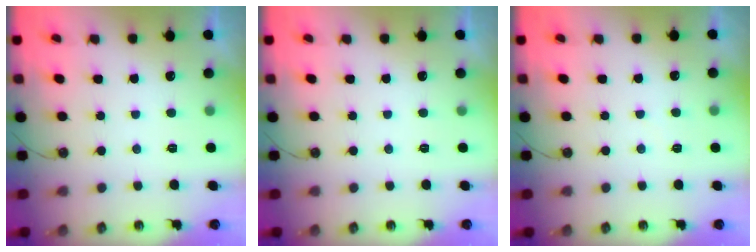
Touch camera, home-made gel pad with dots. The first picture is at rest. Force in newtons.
{"total": 0.0}
{"total": 2.8, "press": 2.8, "slide": 0.4}